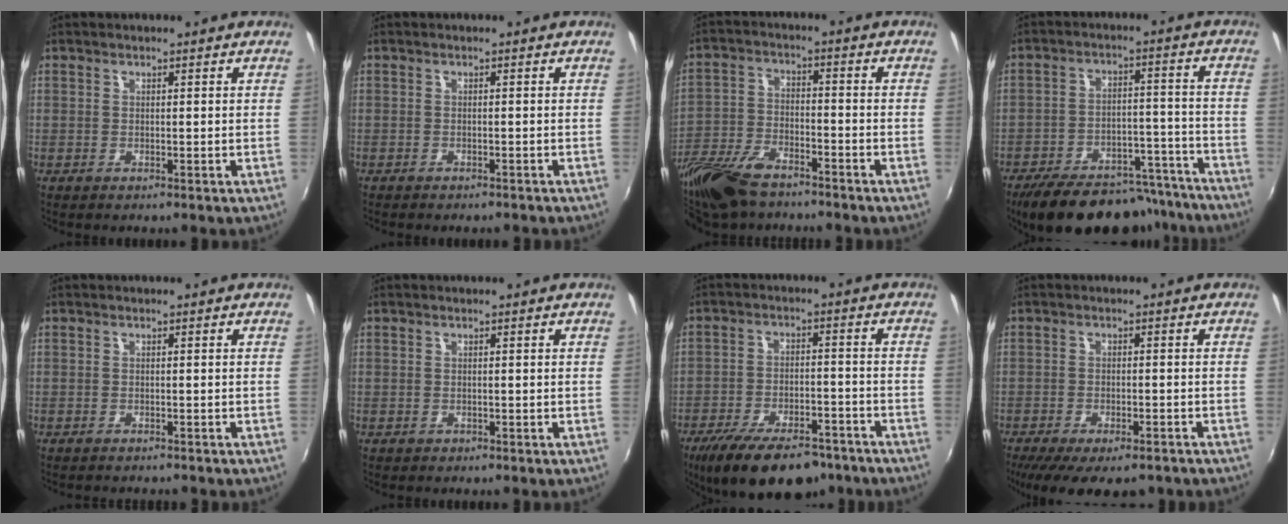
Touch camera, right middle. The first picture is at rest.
{"total": 2.4, "force": [-2.1, 0.6, 0.9], "torque": [-0.022, -0.010, -0.029]}
{"total": 14.7, "force": [-11.4, 5.6, 7.5], "torque": [-0.179, -0.025, -0.222]}
{"total": 21.6, "force": [-18.3, 7.6, 8.4], "torque": [-0.153, 0.024, -0.237]}
{"total": 1.8, "force": [-1.7, 0.2, 0.6], "torque": [-0.016, -0.010, -0.025]}
{"total": 0.0}
{"total": 17.7, "force": [-13.1, 6.8, 9.8], "torque": [-0.189, -0.025, -0.194]}
{"total": 13.1, "force": [-9.8, 4.4, 7.4], "torque": [-0.150, -0.044, -0.146]}